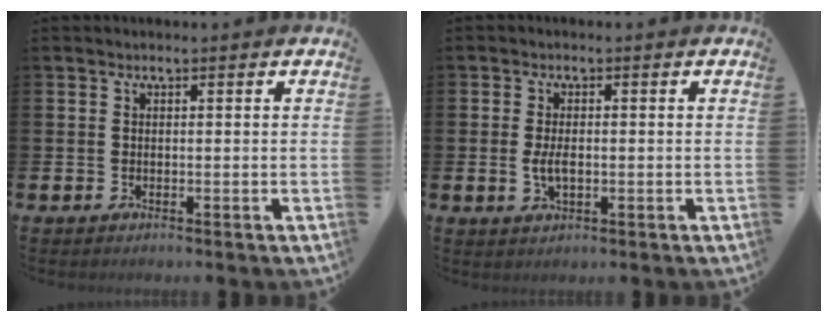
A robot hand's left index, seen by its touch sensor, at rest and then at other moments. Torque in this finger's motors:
{"motor_torque": [0.32, -0.14, 0.08, 0.09]}